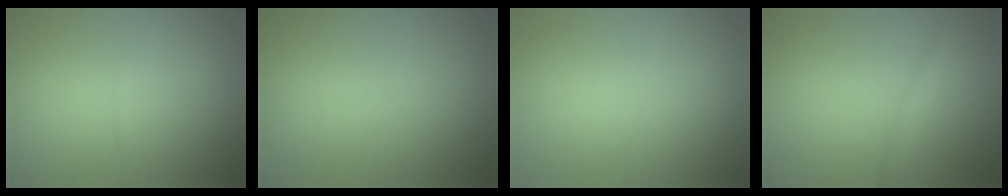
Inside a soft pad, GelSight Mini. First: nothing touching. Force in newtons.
{"total": 0.0}
{"total": 0.0}
{"total": 1.0, "press": 1.0, "slide": 0.0}